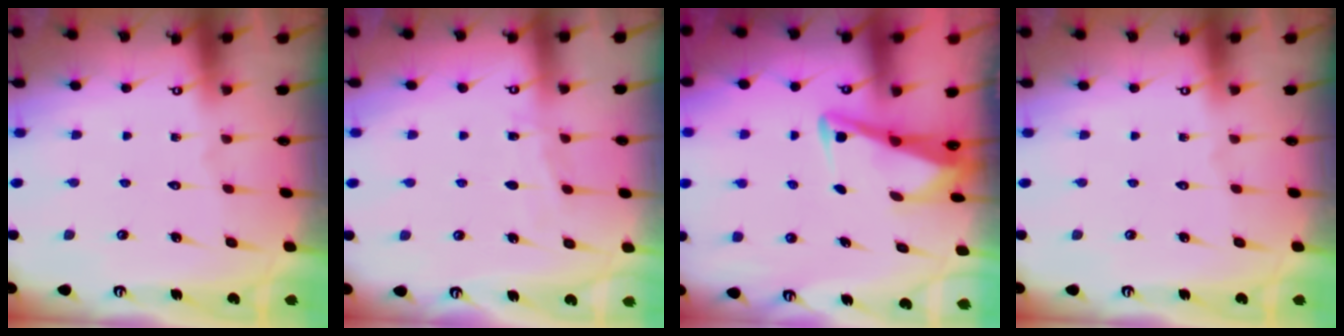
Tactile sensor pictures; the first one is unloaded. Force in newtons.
{"total": 4.4, "press": 4.3, "slide": 0.6}
{"total": 3.3, "press": 3.3, "slide": 0.3}
{"total": 0.0}